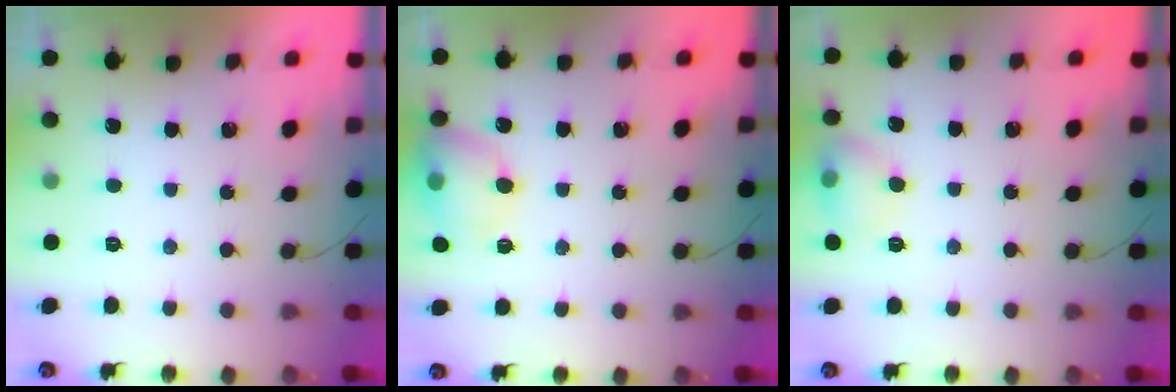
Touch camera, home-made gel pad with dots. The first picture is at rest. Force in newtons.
{"total": 11.9, "press": 11.7, "slide": 1.9}
{"total": 7.7, "press": 7.6, "slide": 1.3}